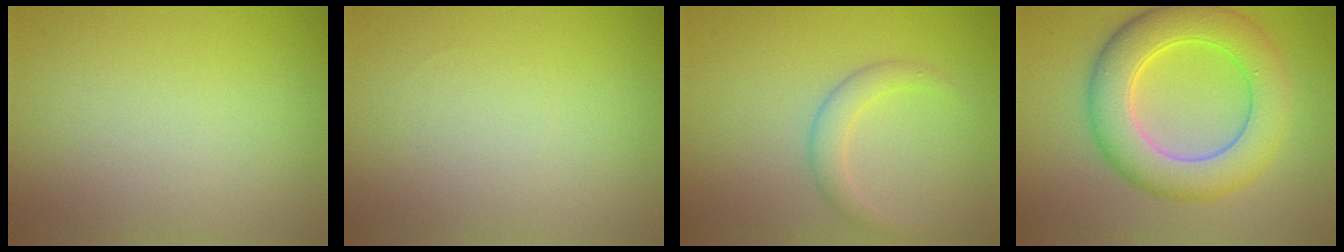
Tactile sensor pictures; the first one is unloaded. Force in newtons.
{"total": 0.0}
{"total": 2.2, "press": 2.1, "slide": 0.1}
{"total": 8.2, "press": 8.2, "slide": 0.2}